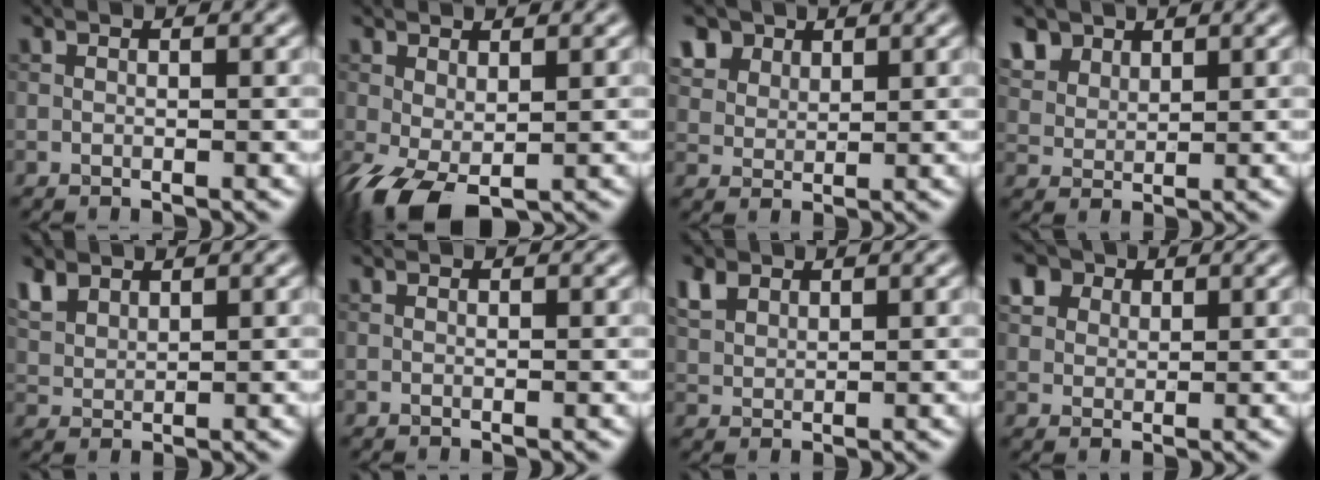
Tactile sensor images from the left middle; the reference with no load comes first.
{"total": 4.8, "force": [-1.5, 2.6, 3.7], "torque": [-0.087, -0.007, -0.024]}
{"total": 5.3, "force": [3.5, 3.4, 2.1], "torque": [-0.070, 0.000, 0.073]}
{"total": 4.5, "force": [3.1, 2.7, 1.7], "torque": [-0.056, -0.006, 0.073]}
{"total": 2.8, "force": [2.0, 1.5, 1.1], "torque": [-0.033, 0.004, 0.046]}
{"total": 0.0}
{"total": 2.4, "force": [1.5, 1.6, 1.0], "torque": [-0.028, 0.005, 0.034]}
{"total": 6.0, "force": [3.5, 4.0, 2.6], "torque": [-0.084, 0.011, 0.061]}